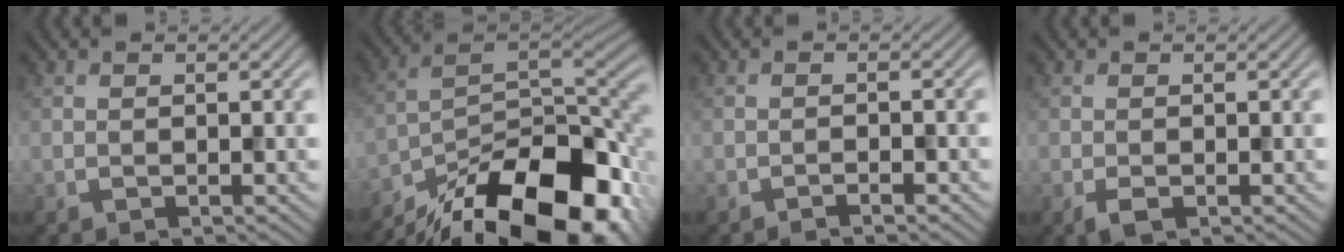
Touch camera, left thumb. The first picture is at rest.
{"total": 18.6, "force": [-12.6, 7.6, 11.5], "torque": [-0.200, -0.033, -0.199]}
{"total": 1.1, "force": [-0.9, 0.1, 0.6], "torque": [-0.009, 0.002, -0.017]}
{"total": 1.5, "force": [-0.7, 0.8, 1.1], "torque": [-0.026, -0.003, -0.012]}